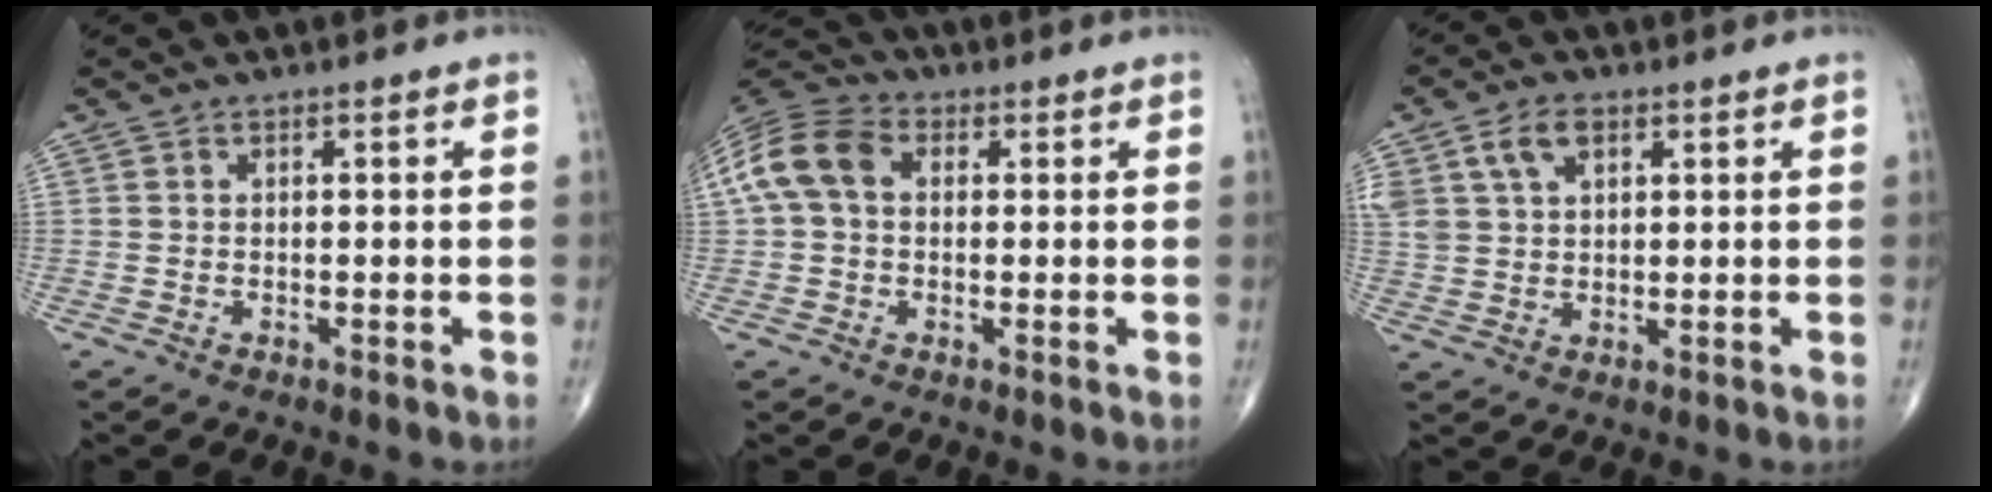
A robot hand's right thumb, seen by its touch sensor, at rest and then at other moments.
{"total": 10.5, "force": [1.7, 7.4, 7.3], "torque": [-0.153, 0.034, 0.025]}
{"total": 9.4, "force": [4.3, 5.9, 6.0], "torque": [-0.105, -0.003, 0.084]}